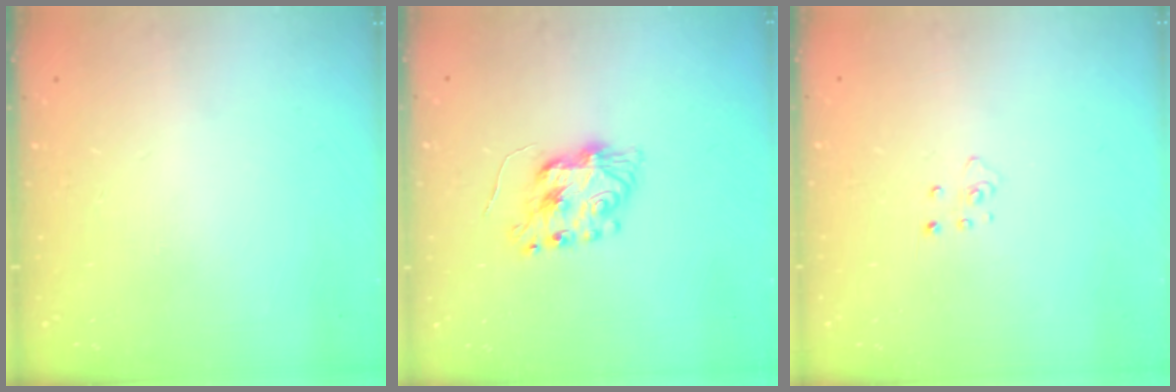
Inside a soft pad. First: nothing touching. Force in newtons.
{"total": 8.7, "press": 8.6, "slide": 0.6}
{"total": 2.9, "press": 2.9, "slide": 0.2}